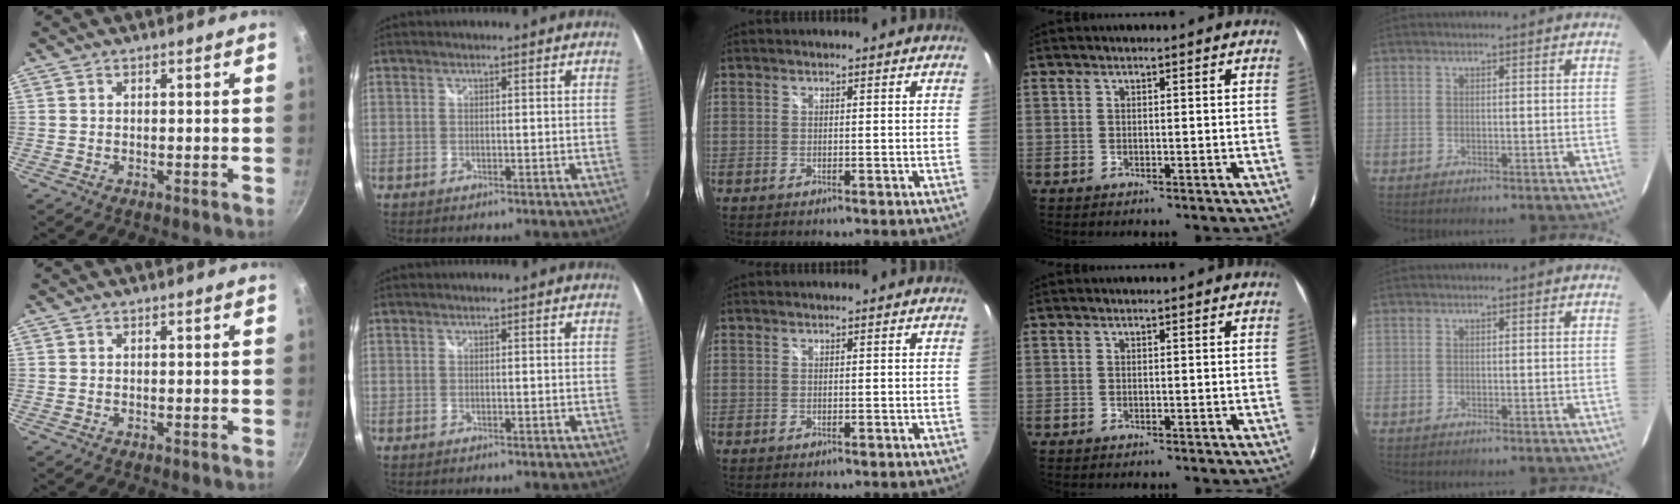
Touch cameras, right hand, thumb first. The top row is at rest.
{}